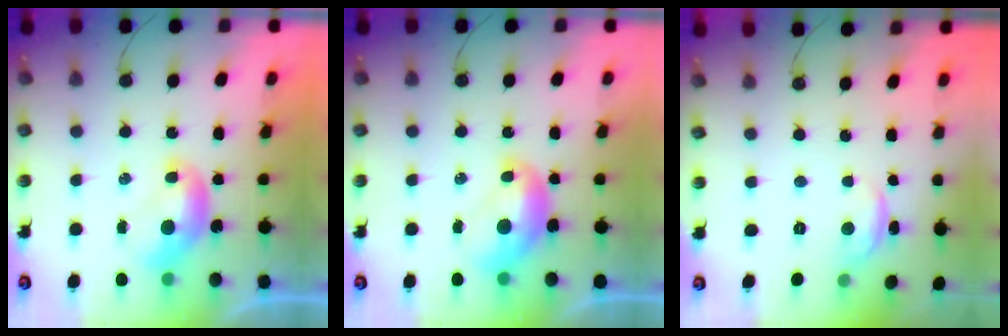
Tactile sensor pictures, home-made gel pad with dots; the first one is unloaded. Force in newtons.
{"total": 1.6, "press": 1.6, "slide": 0.3}
{"total": 1.5, "press": 1.3, "slide": 0.7}